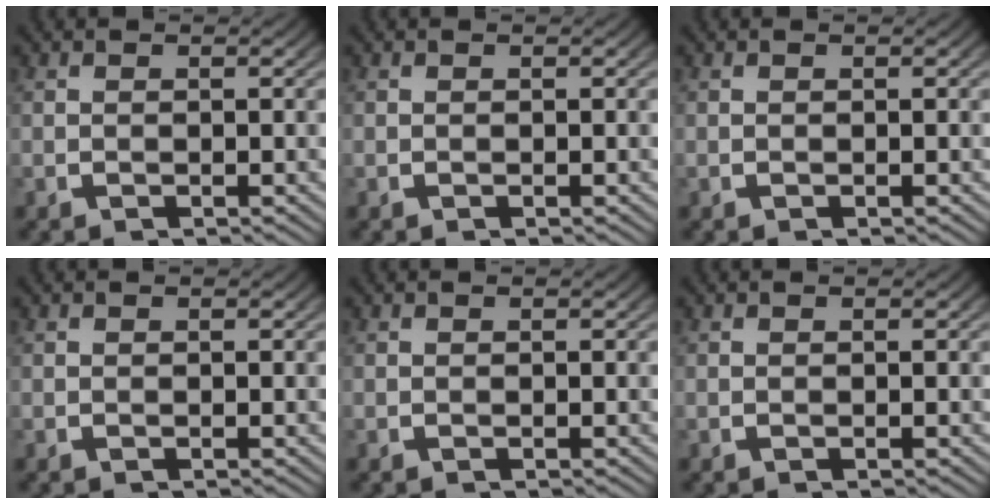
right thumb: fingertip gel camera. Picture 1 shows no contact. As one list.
[{"total": 0.0}, {"total": 0.0}, {"total": 0.0}, {"total": 0.0}, {"total": 0.0}]